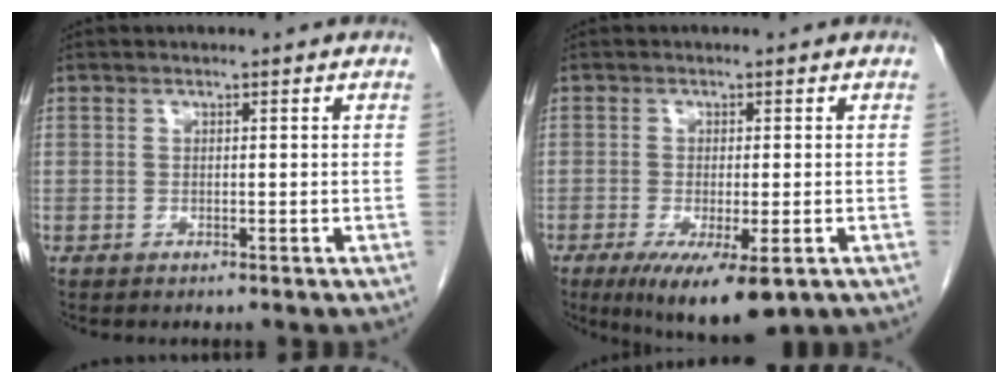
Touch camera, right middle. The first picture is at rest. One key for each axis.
{"total": 9.7, "fx": -5.5, "fy": 2.4, "fz": 7.6, "tx": -0.116, "ty": -0.025, "tz": -0.084}